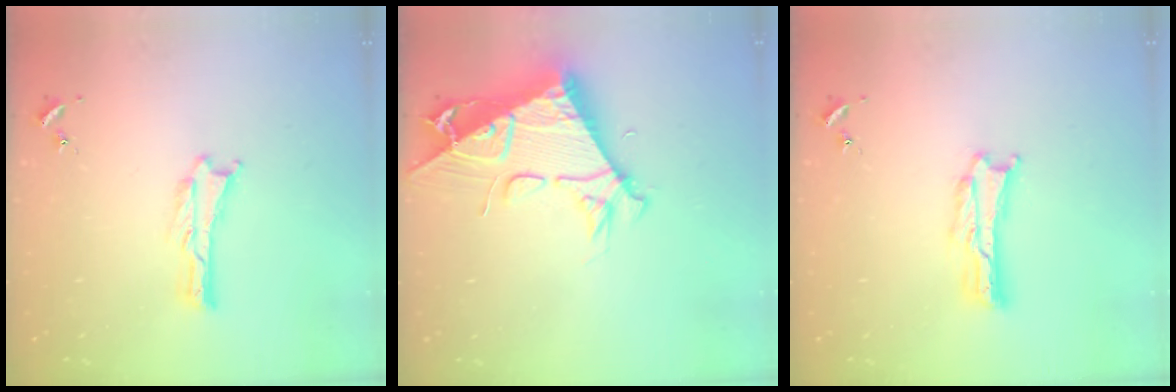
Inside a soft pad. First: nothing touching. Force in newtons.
{"total": 9.4, "press": 9.4, "slide": 0.9}
{"total": 1.7, "press": 1.7, "slide": 0.3}